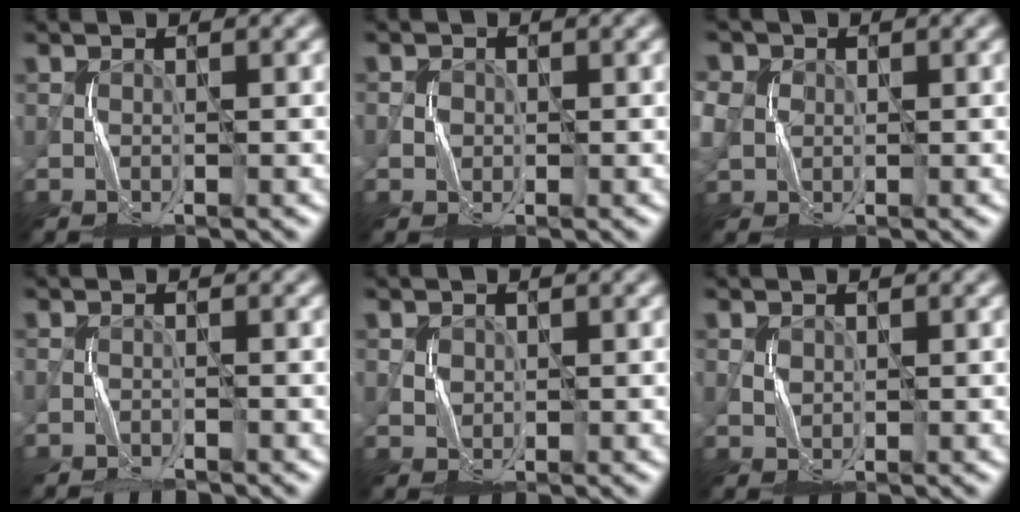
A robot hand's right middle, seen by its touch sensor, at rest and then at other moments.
{"total": 0.9, "force": [-0.2, 0.9, -0.3], "torque": [0.010, -0.003, -0.004]}
{"total": 2.9, "force": [0.2, 2.7, 1.1], "torque": [-0.042, 0.006, 0.001]}
{"total": 1.4, "force": [-1.4, 0.2, -0.1], "torque": [0.003, 0.000, -0.029]}
{"total": 1.0, "force": [0.4, 1.0, -0.1], "torque": [-0.002, -0.004, 0.013]}
{"total": 0.5, "force": [0.2, 0.5, -0.1], "torque": [0.000, -0.001, 0.007]}